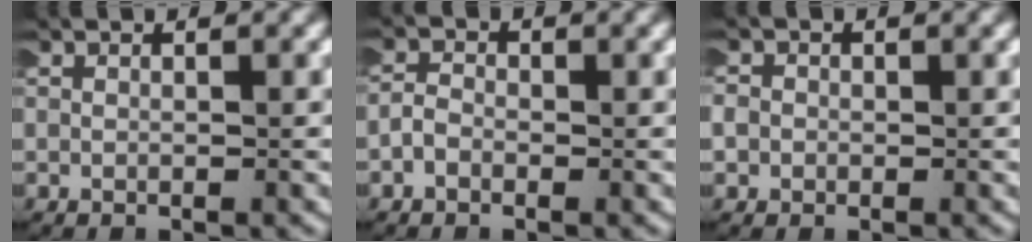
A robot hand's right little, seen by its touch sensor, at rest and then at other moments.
{"total": 1.1, "force": [-0.4, 0.8, 0.5], "torque": [-0.015, 0.006, -0.012]}
{"total": 2.5, "force": [-0.1, 2.5, 0.6], "torque": [-0.022, 0.004, -0.010]}